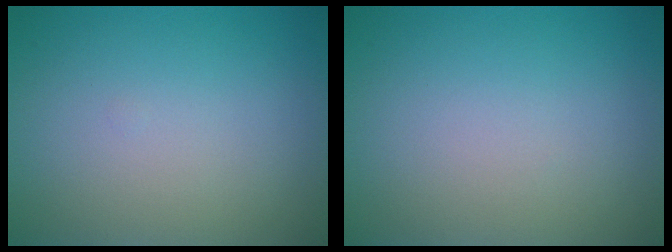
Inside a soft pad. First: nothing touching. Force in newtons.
{"total": 0.0}